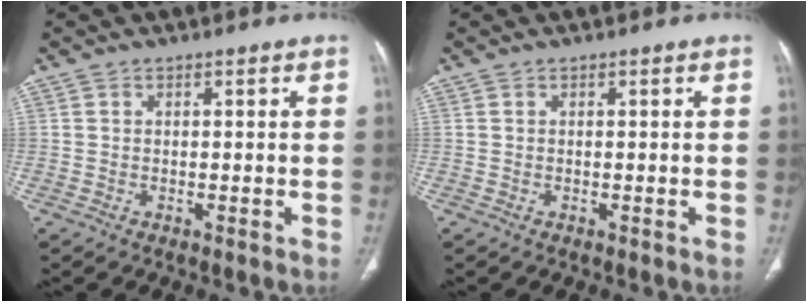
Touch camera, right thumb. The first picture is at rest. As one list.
[{"total": 0.0}]